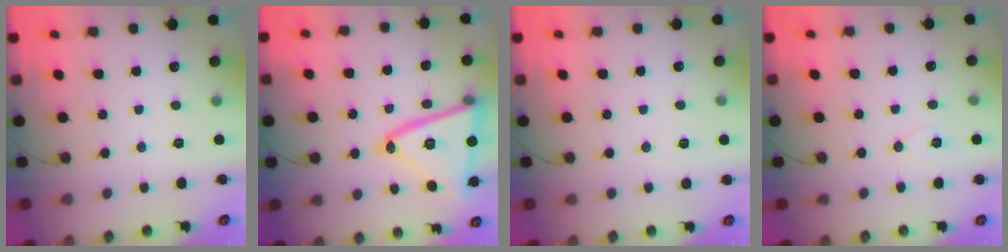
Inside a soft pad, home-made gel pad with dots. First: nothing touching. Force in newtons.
{"total": 21.1, "press": 21.0, "slide": 1.8}
{"total": 3.9, "press": 2.9, "slide": 2.6}
{"total": 6.9, "press": 5.2, "slide": 4.6}